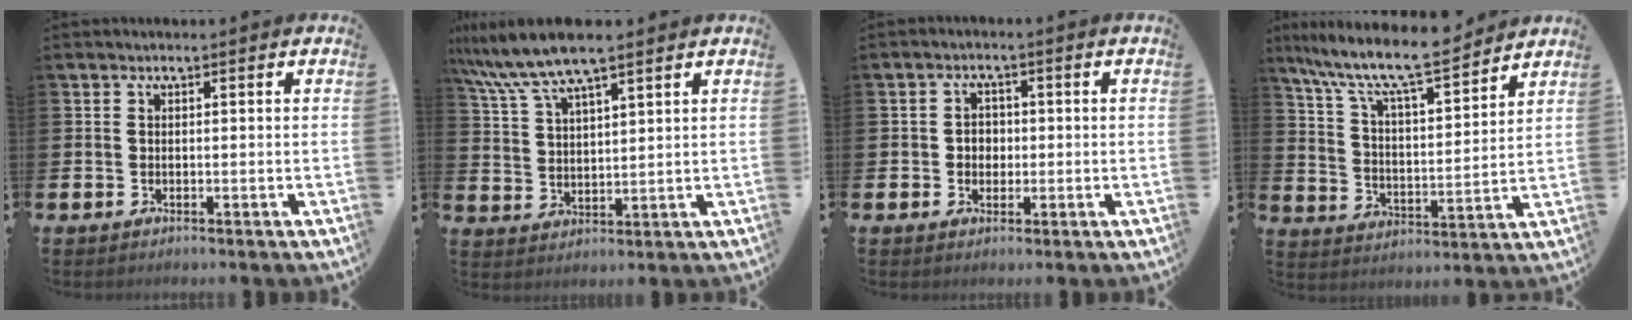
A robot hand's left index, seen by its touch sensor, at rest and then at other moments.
{"total": 8.2, "force": [7.1, 1.3, 4.0], "torque": [-0.101, -0.014, 0.129]}
{"total": 2.3, "force": [0.0, 2.2, 0.8], "torque": [-0.001, 0.001, -0.009]}
{"total": 9.8, "force": [8.9, 1.3, 3.9], "torque": [-0.106, -0.062, 0.151]}